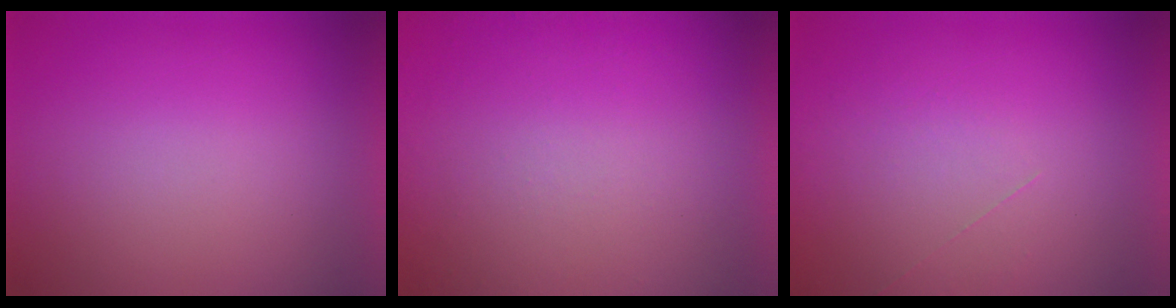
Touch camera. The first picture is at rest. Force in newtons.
{"total": 6.0}
{"total": 1.2}